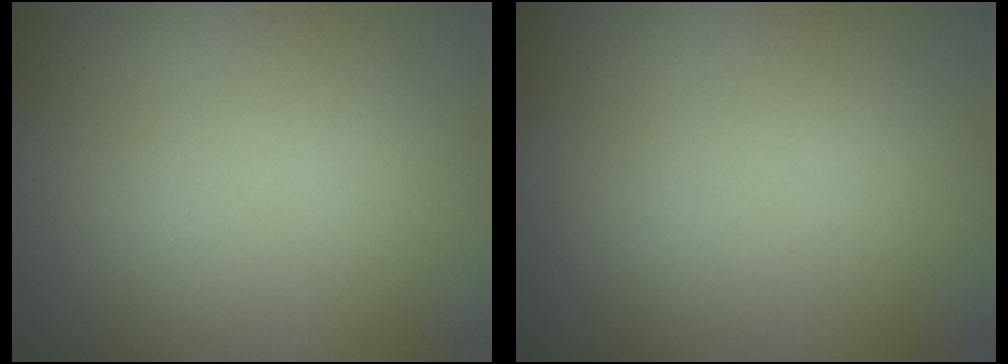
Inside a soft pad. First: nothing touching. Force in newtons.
{"total": 0.0}